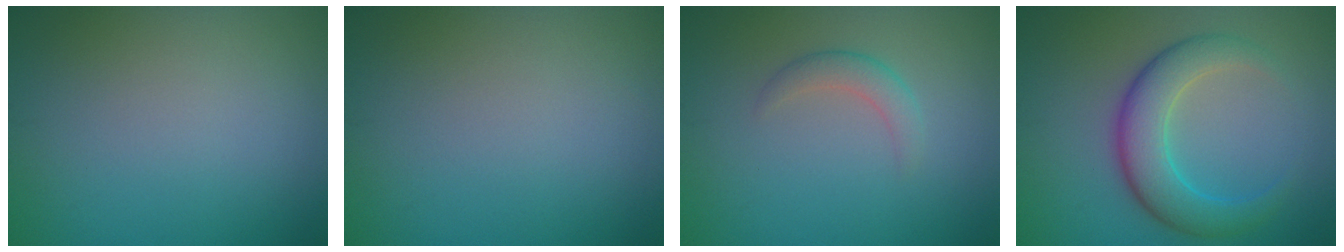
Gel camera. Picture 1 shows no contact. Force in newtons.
{"total": 0.0}
{"total": 1.8, "press": 1.8, "slide": 0.2}
{"total": 5.6, "press": 5.6, "slide": 0.1}